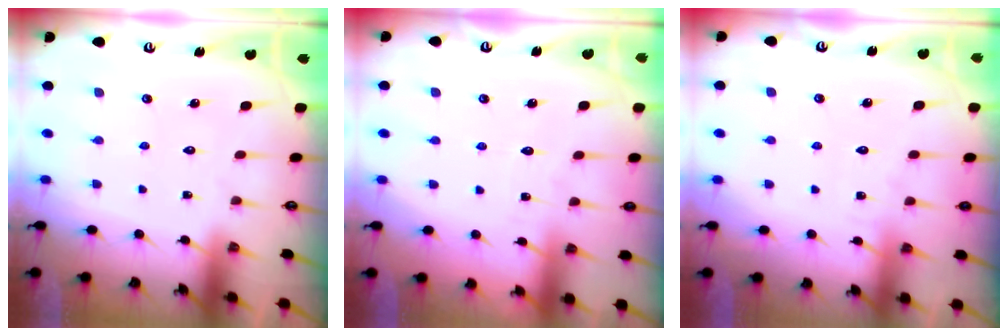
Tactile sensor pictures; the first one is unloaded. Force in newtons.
{"total": 2.0, "press": 2.0, "slide": 0.2}
{"total": 2.8, "press": 2.8, "slide": 0.4}